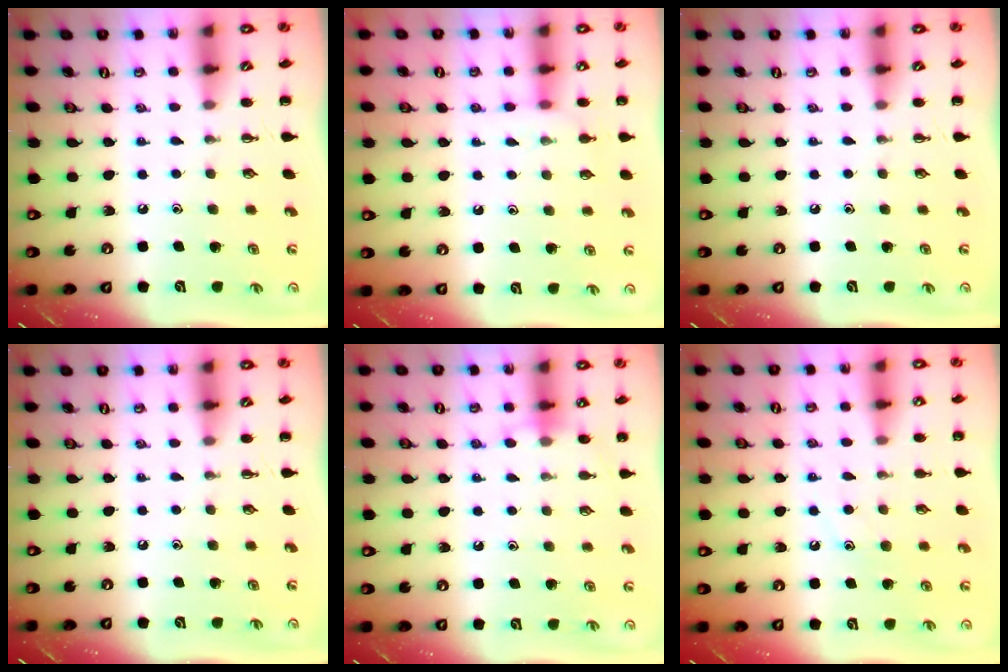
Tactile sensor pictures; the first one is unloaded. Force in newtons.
{"total": 5.5, "press": 5.3, "slide": 1.4}
{"total": 0.0}
{"total": 0.0}
{"total": 7.9, "press": 7.4, "slide": 2.6}
{"total": 8.1, "press": 8.0, "slide": 1.1}